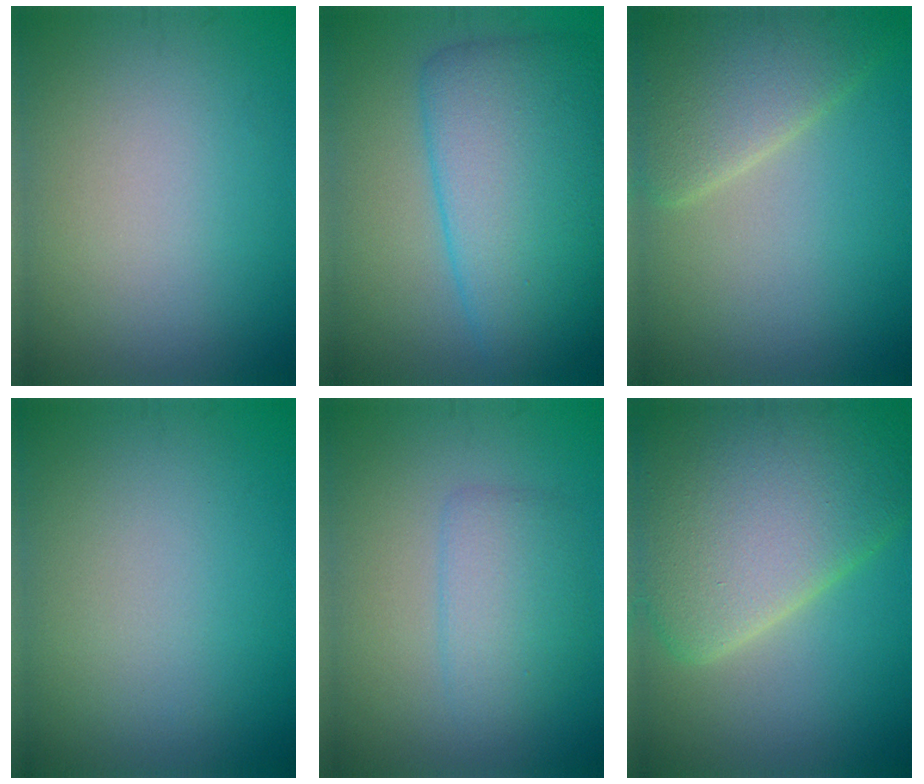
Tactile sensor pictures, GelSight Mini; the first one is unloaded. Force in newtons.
{"total": 9.0, "press": 9.0, "slide": 0.4}
{"total": 5.2, "press": 5.2, "slide": 0.3}
{"total": 0.0}
{"total": 3.0, "press": 3.0, "slide": 0.1}
{"total": 11.0, "press": 10.9, "slide": 1.1}